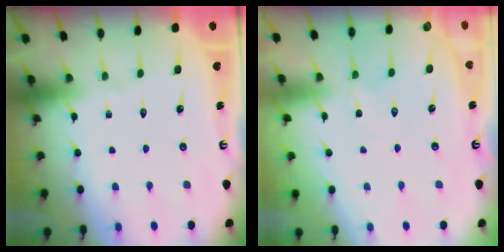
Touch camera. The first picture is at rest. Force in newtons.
{"total": 1.6, "press": 1.6, "slide": 0.4}